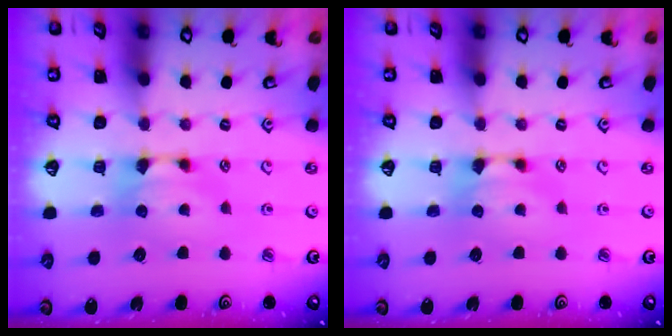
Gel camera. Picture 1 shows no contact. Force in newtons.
{"total": 0.0}